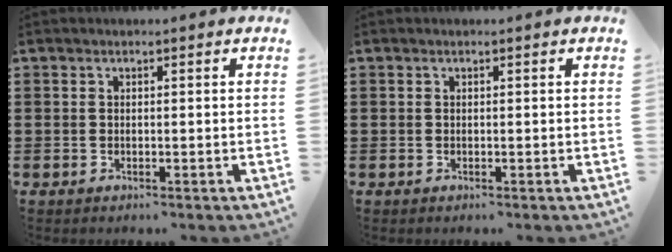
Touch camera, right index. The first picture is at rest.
{"total": 0.0}